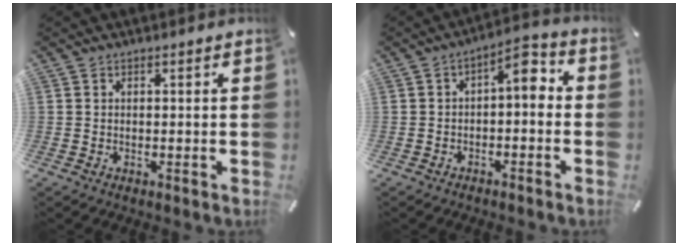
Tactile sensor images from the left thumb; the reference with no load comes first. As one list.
[{"total": 5.6, "force": [-0.1, 2.8, 4.9], "torque": [-0.073, 0.000, -0.015]}]